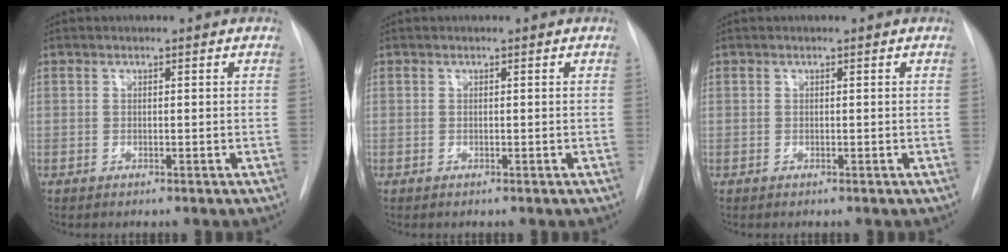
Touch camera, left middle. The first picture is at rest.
{"total": 0.0}
{"total": 0.0}